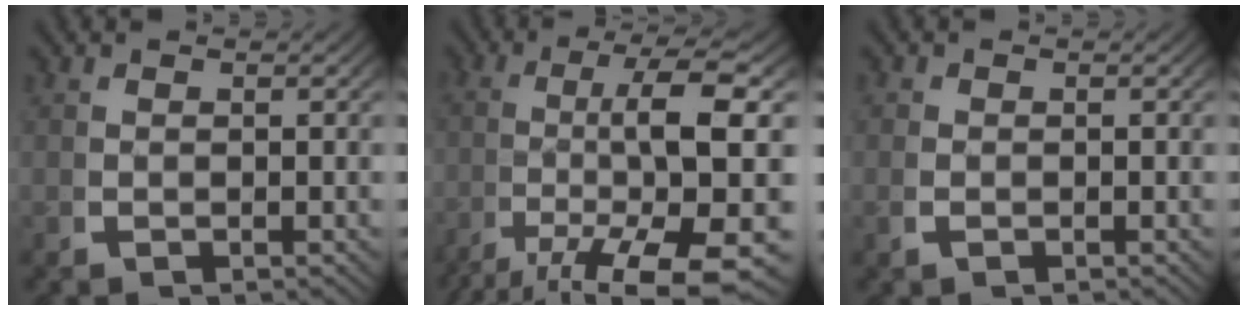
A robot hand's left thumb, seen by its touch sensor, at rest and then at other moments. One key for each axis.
{"total": 12.5, "fx": -3.3, "fy": 5.1, "fz": 10.9, "tx": -0.210, "ty": -0.050, "tz": -0.017}
{"total": 0.9, "fx": -0.3, "fy": 0.7, "fz": 0.4, "tx": -0.017, "ty": -0.009, "tz": -0.003}